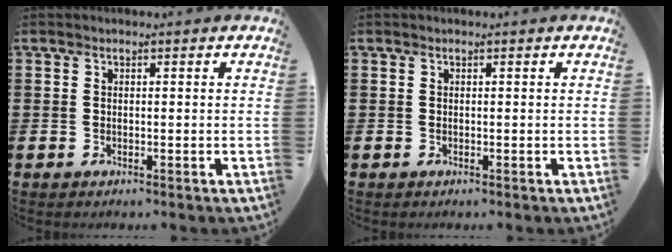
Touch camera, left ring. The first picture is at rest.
{"total": 0.0}